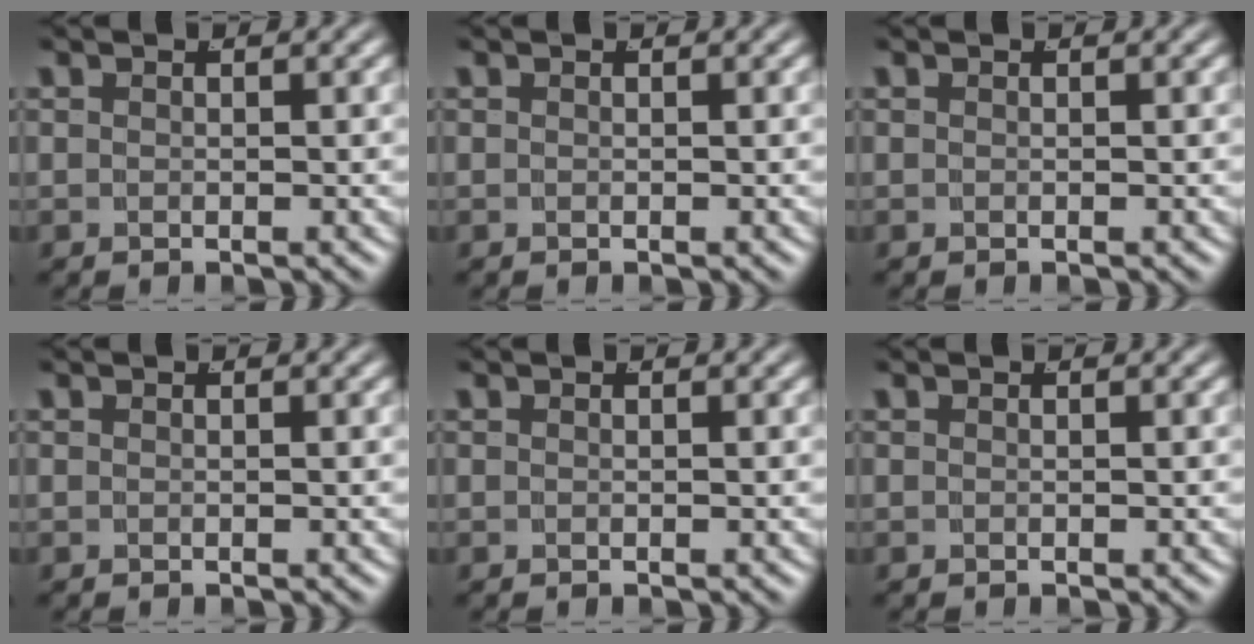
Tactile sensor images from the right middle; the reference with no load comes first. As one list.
[{"total": 0.0}, {"total": 0.0}, {"total": 0.0}, {"total": 0.0}, {"total": 0.0}]